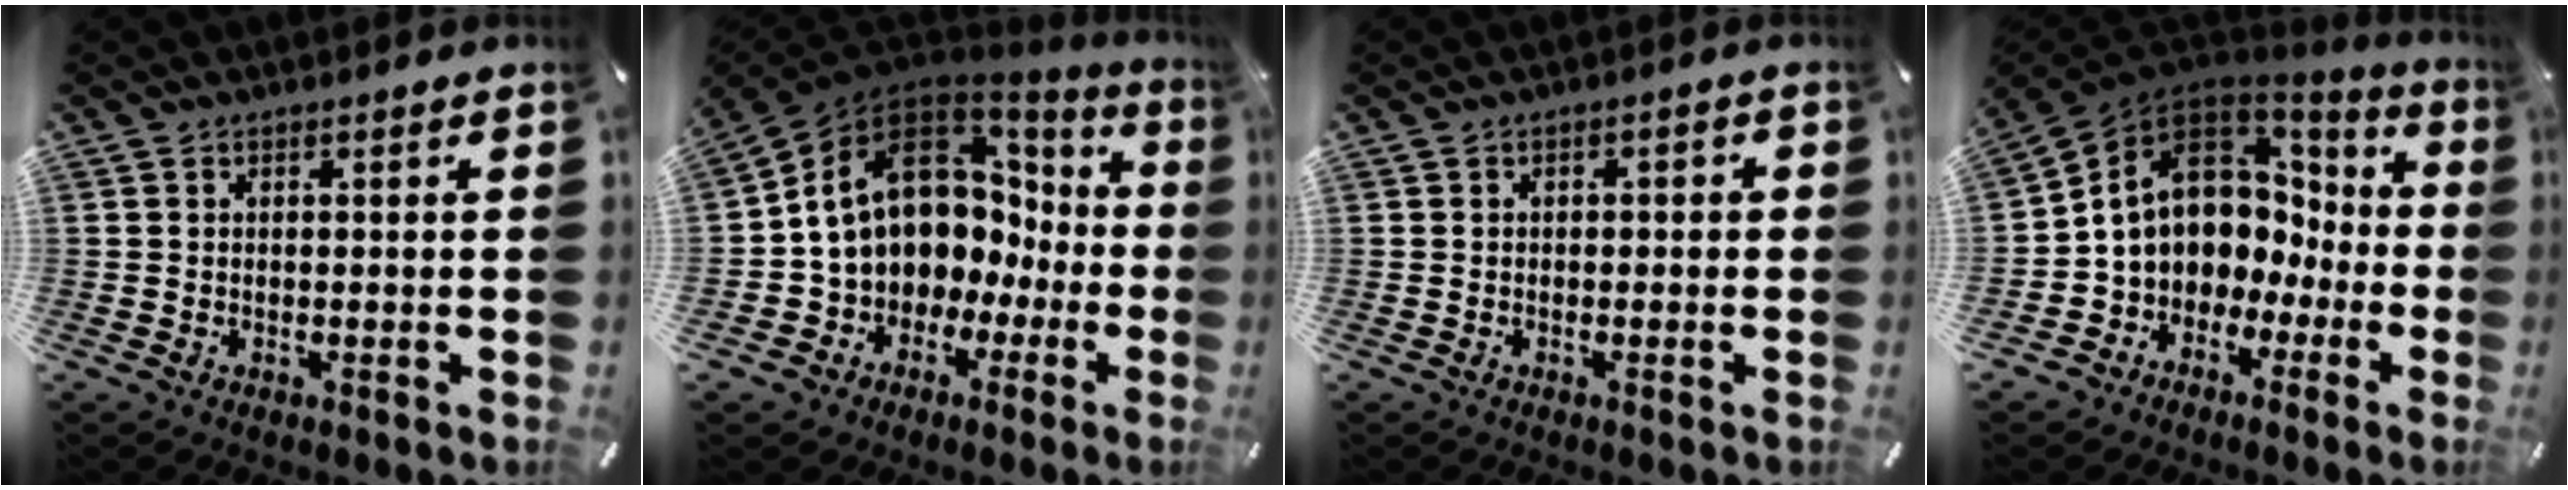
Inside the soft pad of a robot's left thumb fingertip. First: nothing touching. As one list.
[{"total": 14.6, "force": [3.2, 11.5, 8.5], "torque": [-0.180, -0.022, 0.062]}, {"total": 1.2, "force": [-0.7, 0.7, 0.6], "torque": [-0.012, 0.005, -0.016]}, {"total": 11.2, "force": [1.8, 9.6, 5.5], "torque": [-0.111, -0.015, 0.036]}]